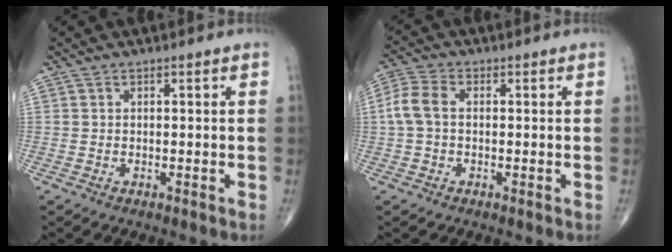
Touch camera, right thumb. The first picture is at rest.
{"total": 5.4, "force": [0.1, 3.4, 4.1], "torque": [-0.100, 0.017, -0.004]}